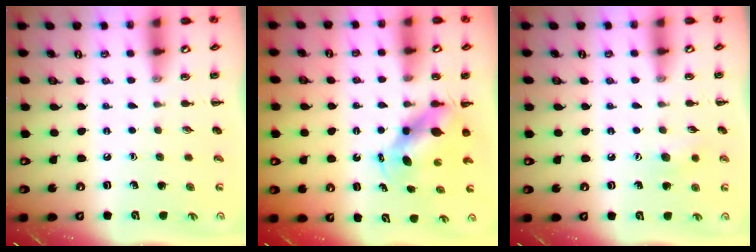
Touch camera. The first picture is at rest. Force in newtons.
{"total": 5.5, "press": 5.3, "slide": 1.6}
{"total": 5.5, "press": 5.3, "slide": 1.4}